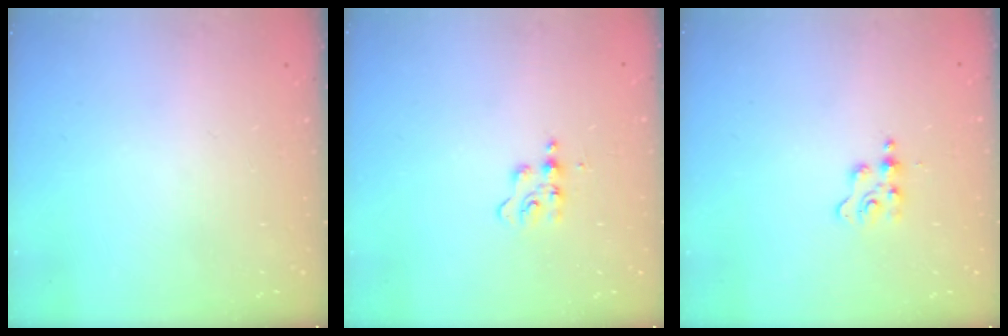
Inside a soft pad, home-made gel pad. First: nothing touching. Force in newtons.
{"total": 5.5, "press": 5.5, "slide": 0.8}
{"total": 2.3, "press": 2.3, "slide": 0.4}